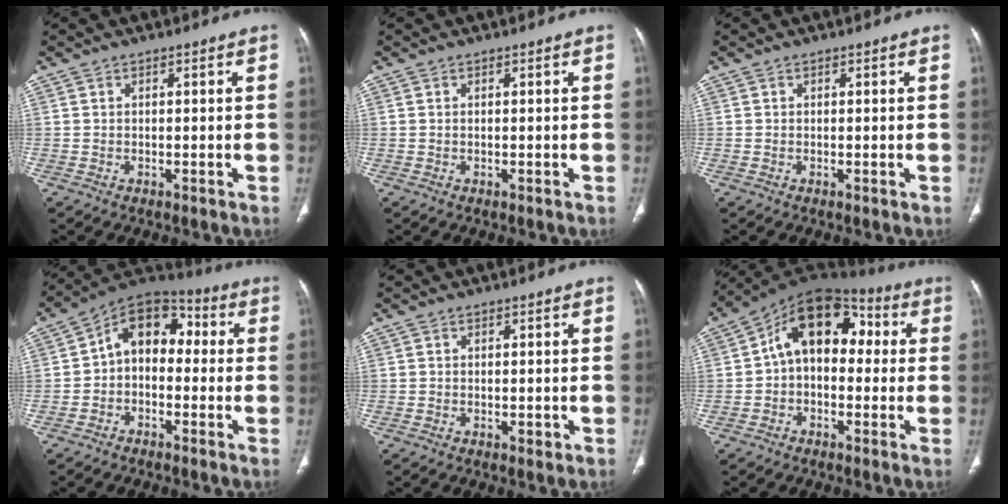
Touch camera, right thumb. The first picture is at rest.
{"total": 0.0}
{"total": 0.0}
{"total": 10.7, "force": [-0.2, 7.6, 7.6], "torque": [-0.081, 0.042, -0.025]}
{"total": 0.8, "force": [-0.1, 0.6, 0.5], "torque": [-0.002, -0.001, -0.002]}
{"total": 13.7, "force": [1.2, 9.3, 10.0], "torque": [-0.114, 0.049, 0.003]}